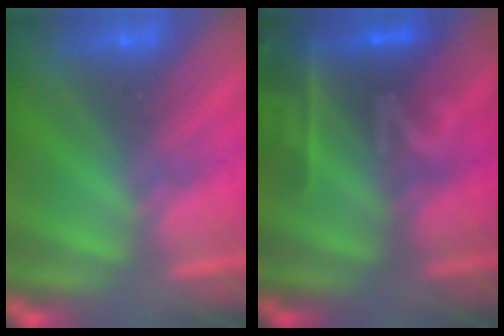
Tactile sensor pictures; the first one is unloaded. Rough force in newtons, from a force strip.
{"total": 2.3}